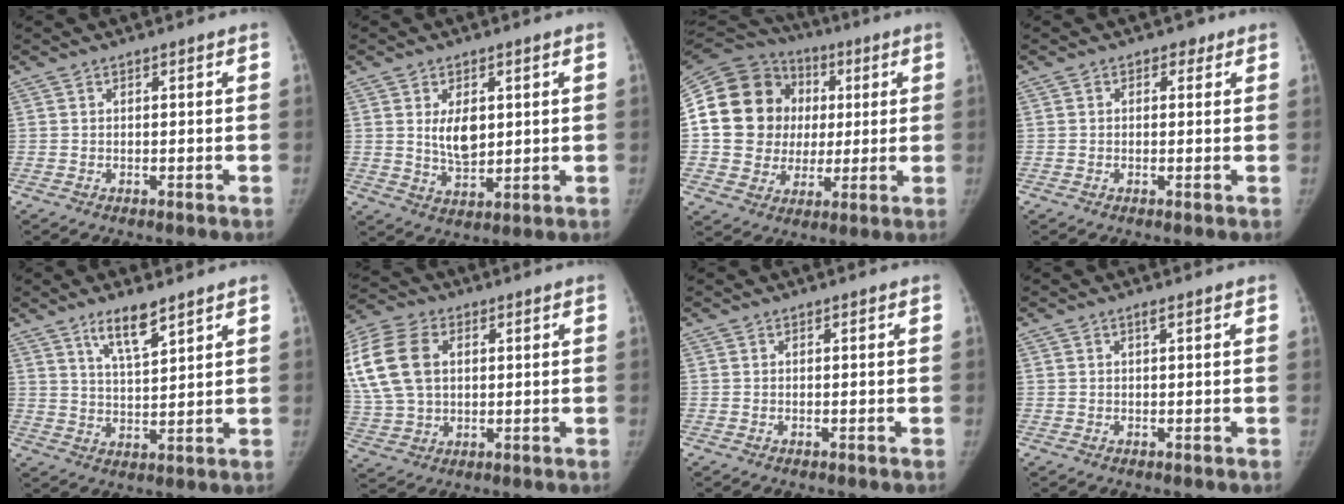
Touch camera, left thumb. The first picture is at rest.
{"total": 6.6, "force": [1.5, 3.9, 5.1], "torque": [-0.064, -0.021, 0.032]}
{"total": 20.5, "force": [2.6, 18.1, 9.3], "torque": [-0.142, 0.032, 0.056]}
{"total": 1.9, "force": [0.8, 1.6, 0.8], "torque": [0.003, 0.000, 0.004]}
{"total": 7.2, "force": [4.9, 1.8, 4.9], "torque": [-0.078, -0.038, 0.090]}
{"total": 20.9, "force": [5.6, 14.5, 13.9], "torque": [-0.332, 0.027, 0.112]}
{"total": 0.0}
{"total": 0.8, "force": [0.4, 0.2, 0.6], "torque": [-0.014, 0.003, 0.007]}